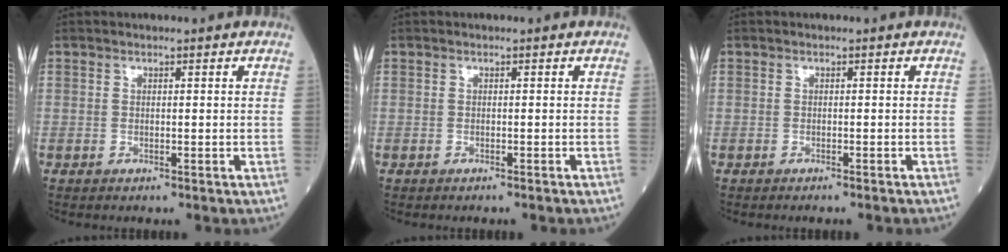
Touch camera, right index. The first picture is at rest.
{"total": 1.0, "force": [-0.9, -0.1, 0.4], "torque": [-0.006, 0.000, -0.012]}
{"total": 2.1, "force": [-1.8, -0.2, 0.9], "torque": [-0.014, 0.000, -0.022]}